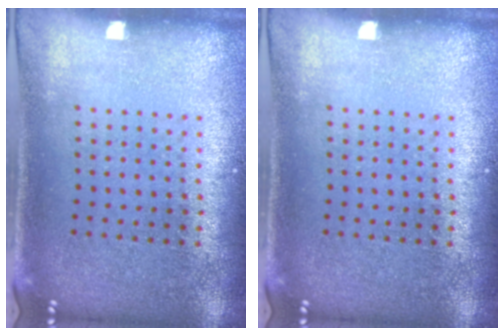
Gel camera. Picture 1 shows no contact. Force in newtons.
{"total": 0.0}